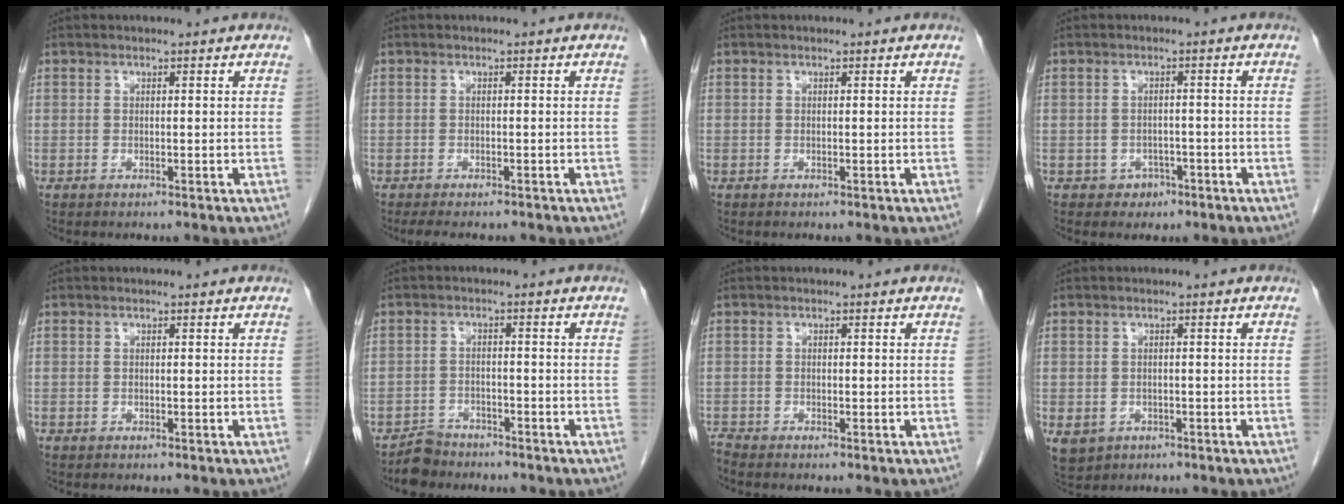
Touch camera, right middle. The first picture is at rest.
{"total": 5.3, "force": [-4.5, 1.5, 2.4], "torque": [-0.032, -0.010, -0.062]}
{"total": 0.0}
{"total": 2.6, "force": [-1.4, 2.1, 0.4], "torque": [-0.003, 0.011, -0.012]}
{"total": 0.0}
{"total": 3.6, "force": [-3.2, 1.6, -0.1], "torque": [-0.009, 0.001, -0.057]}
{"total": 1.0, "force": [-0.9, -0.1, -0.1], "torque": [-0.005, -0.006, -0.020]}
{"total": 6.2, "force": [-2.9, 5.2, 2.0], "torque": [-0.053, -0.005, -0.038]}